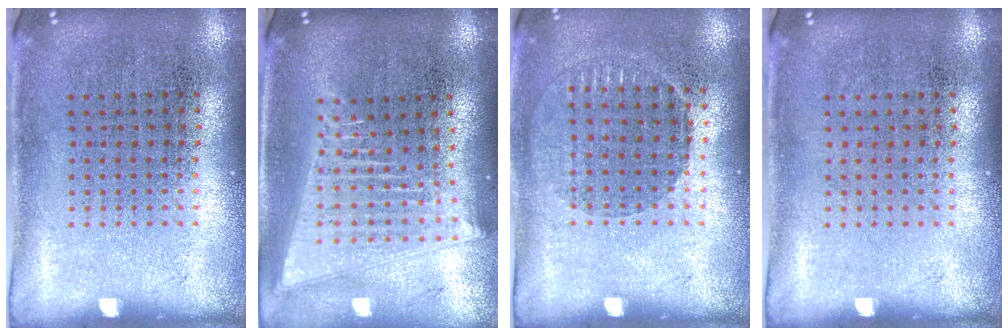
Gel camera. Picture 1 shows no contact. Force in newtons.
{"total": 2.1, "press": 1.8, "slide": 1.0}
{"total": 0.9, "press": 0.8, "slide": 0.4}
{"total": 0.0}